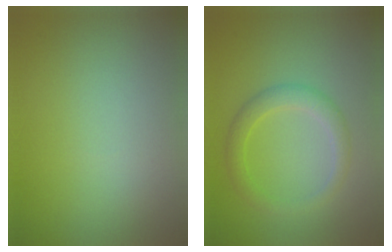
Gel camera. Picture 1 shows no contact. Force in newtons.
{"total": 2.5, "press": 2.4, "slide": 0.2}